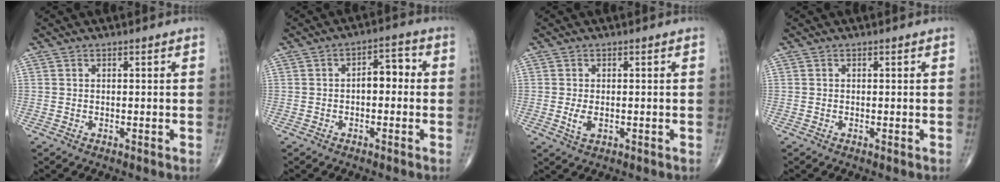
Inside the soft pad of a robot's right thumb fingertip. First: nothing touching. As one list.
[{"total": 5.0, "force": [-0.3, 2.9, 4.1], "torque": [-0.042, 0.023, -0.014]}, {"total": 2.6, "force": [-0.4, 1.4, 2.2], "torque": [-0.046, -0.006, -0.007]}, {"total": 0.0}]